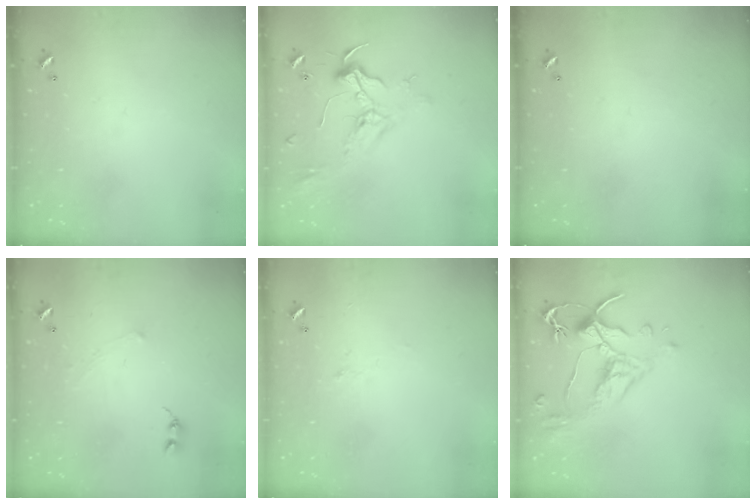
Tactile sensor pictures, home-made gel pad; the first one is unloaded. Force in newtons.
{"total": 2.4, "press": 2.3, "slide": 0.8}
{"total": 0.0}
{"total": 0.6, "press": 0.3, "slide": 0.5}
{"total": 0.9, "press": 0.6, "slide": 0.6}
{"total": 2.6, "press": 2.2, "slide": 1.3}